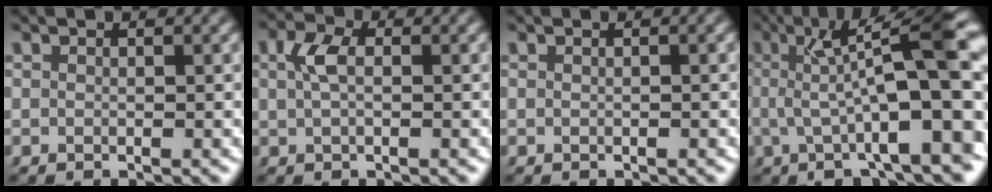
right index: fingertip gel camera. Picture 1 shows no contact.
{"total": 2.4, "force": [0.4, 1.3, 2.0], "torque": [-0.047, 0.000, 0.006]}
{"total": 0.0}
{"total": 10.8, "force": [0.8, 3.4, 10.2], "torque": [-0.140, 0.012, 0.007]}